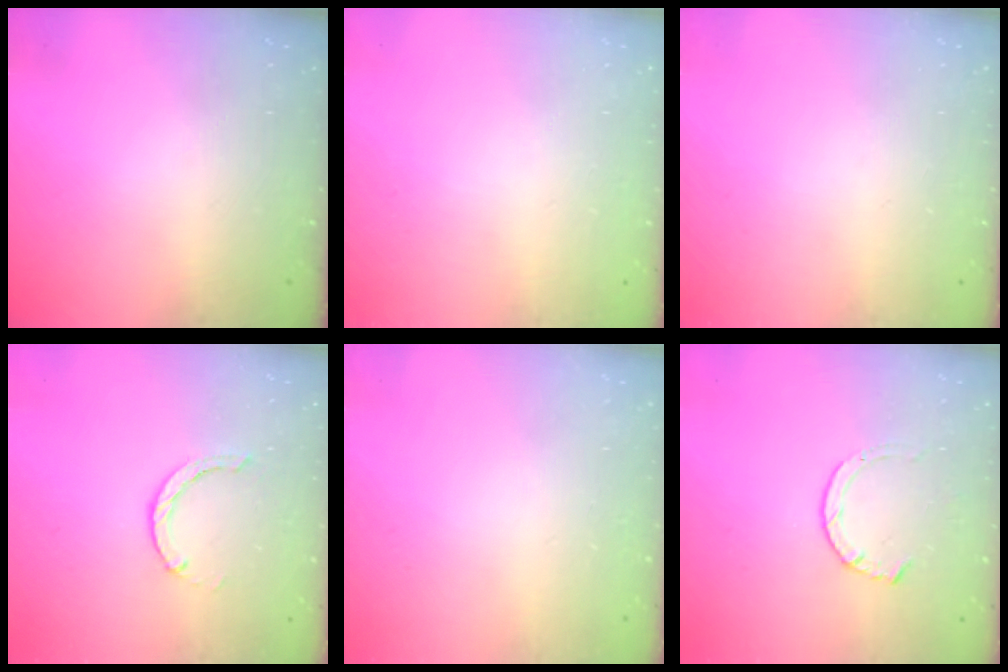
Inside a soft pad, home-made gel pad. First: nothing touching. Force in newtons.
{"total": 2.5, "press": 2.5, "slide": 0.2}
{"total": 0.0}
{"total": 0.0}
{"total": 2.4, "press": 2.4, "slide": 0.2}
{"total": 3.5, "press": 3.5, "slide": 0.4}